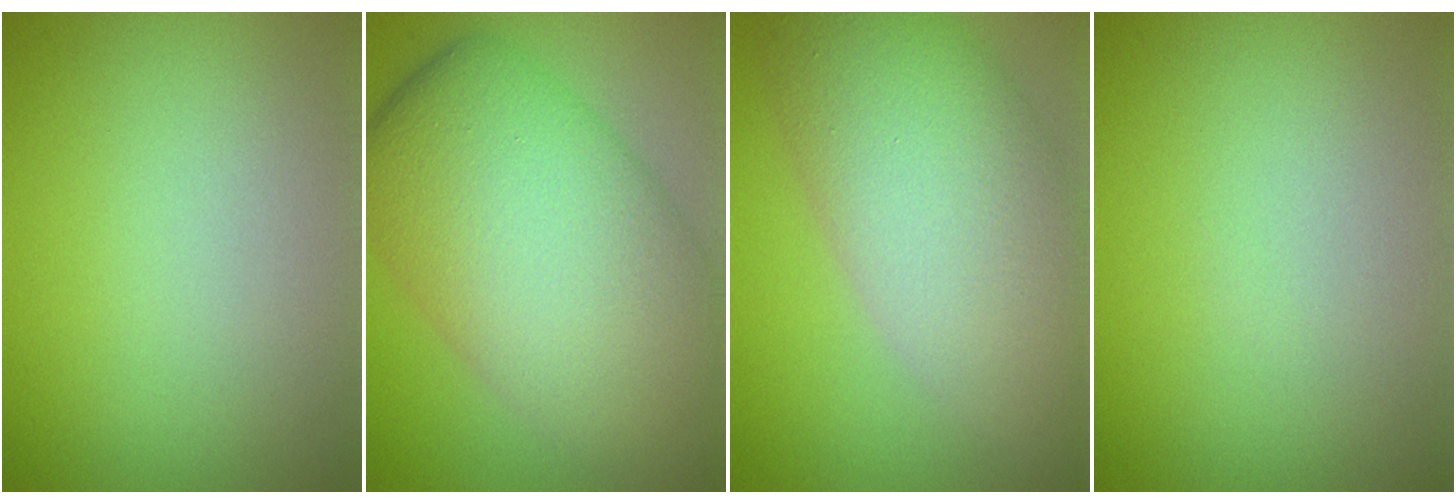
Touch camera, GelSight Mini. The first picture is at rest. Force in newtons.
{"total": 13.3, "press": 13.3, "slide": 0.7}
{"total": 9.6, "press": 9.6, "slide": 0.6}
{"total": 0.0}